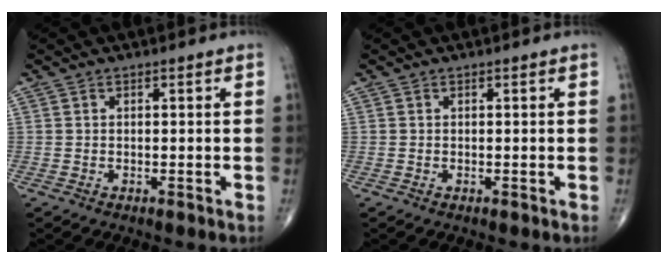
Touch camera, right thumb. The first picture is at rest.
{"total": 0.0}